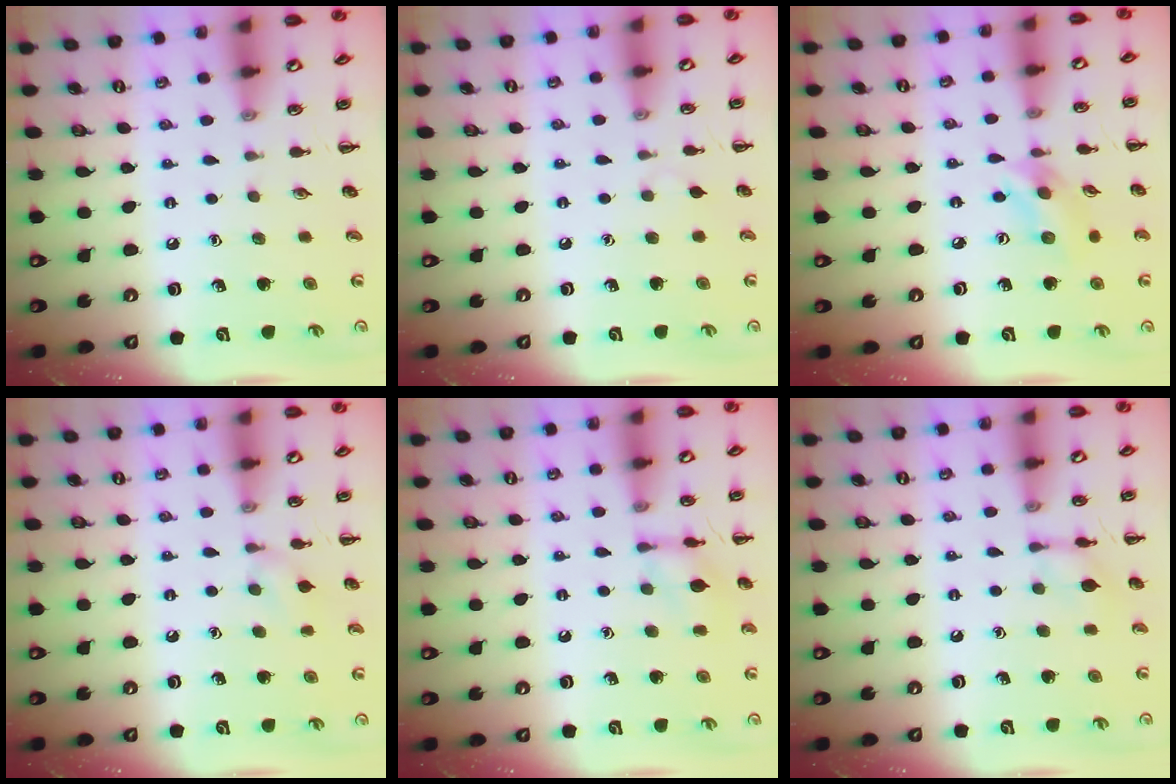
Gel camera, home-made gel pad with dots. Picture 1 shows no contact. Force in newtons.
{"total": 2.3, "press": 2.1, "slide": 0.9}
{"total": 6.2, "press": 6.2, "slide": 0.7}
{"total": 7.0, "press": 6.6, "slide": 2.1}
{"total": 9.0, "press": 9.0, "slide": 0.5}
{"total": 8.2, "press": 8.2, "slide": 0.3}